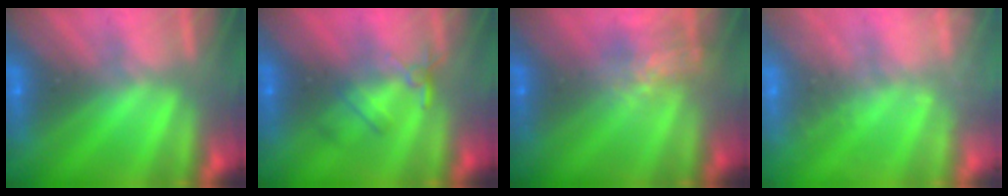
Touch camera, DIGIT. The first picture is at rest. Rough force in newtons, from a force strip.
{"total": 2.4}
{"total": 5.3}
{"total": 1.9}